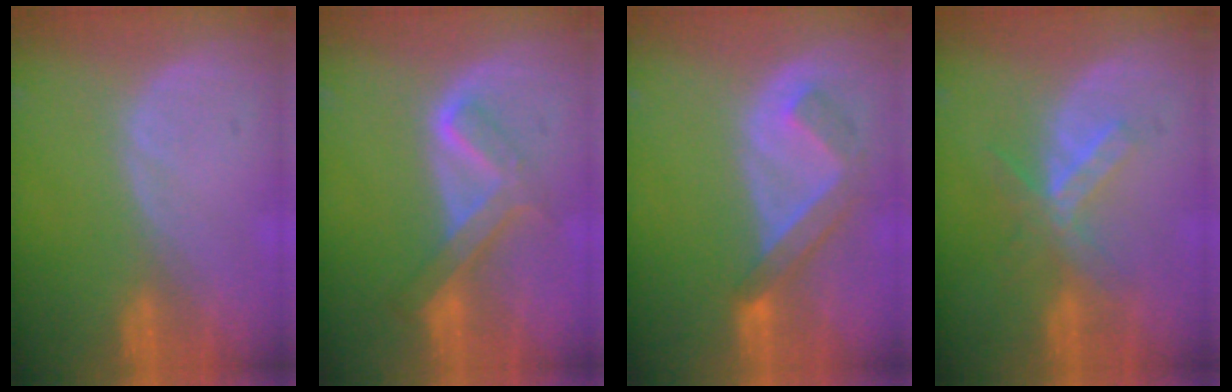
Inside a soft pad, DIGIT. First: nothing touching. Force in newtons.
{"total": 6.7, "press": 5.6, "slide": 3.6}
{"total": 5.1, "press": 5.1, "slide": 0.6}
{"total": 5.1, "press": 5.1, "slide": 0.3}